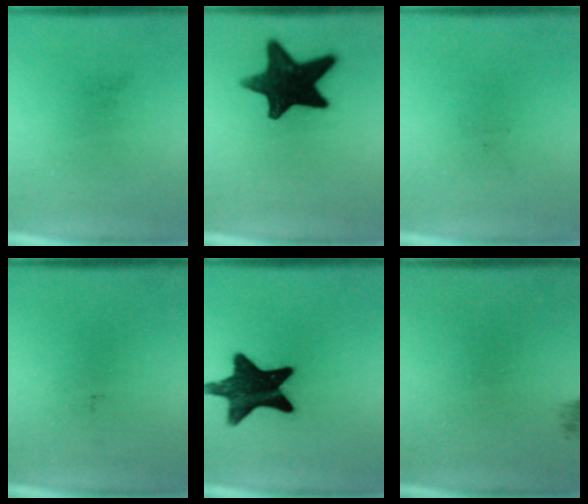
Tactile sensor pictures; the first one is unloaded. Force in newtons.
{"total": 15.0}
{"total": 0.0}
{"total": 0.0}
{"total": 15.6}
{"total": 0.7}